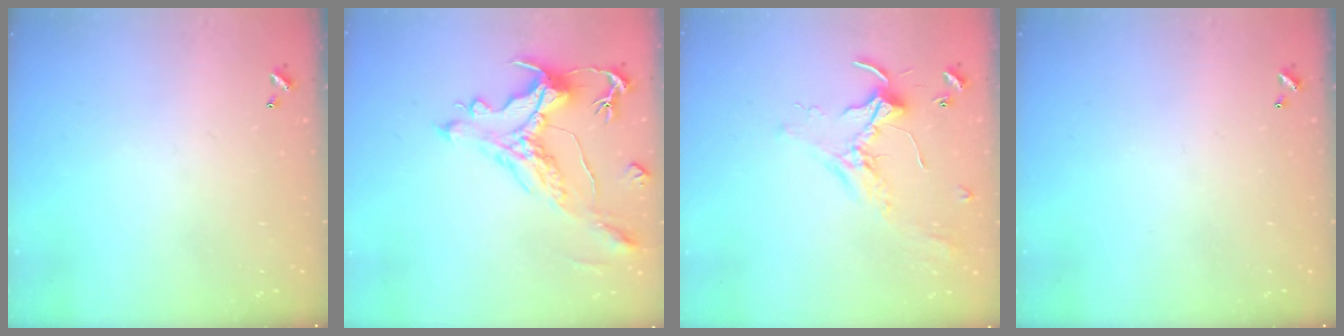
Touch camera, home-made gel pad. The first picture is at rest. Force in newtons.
{"total": 2.2, "press": 1.7, "slide": 1.4}
{"total": 2.1, "press": 2.1, "slide": 0.4}
{"total": 0.0}